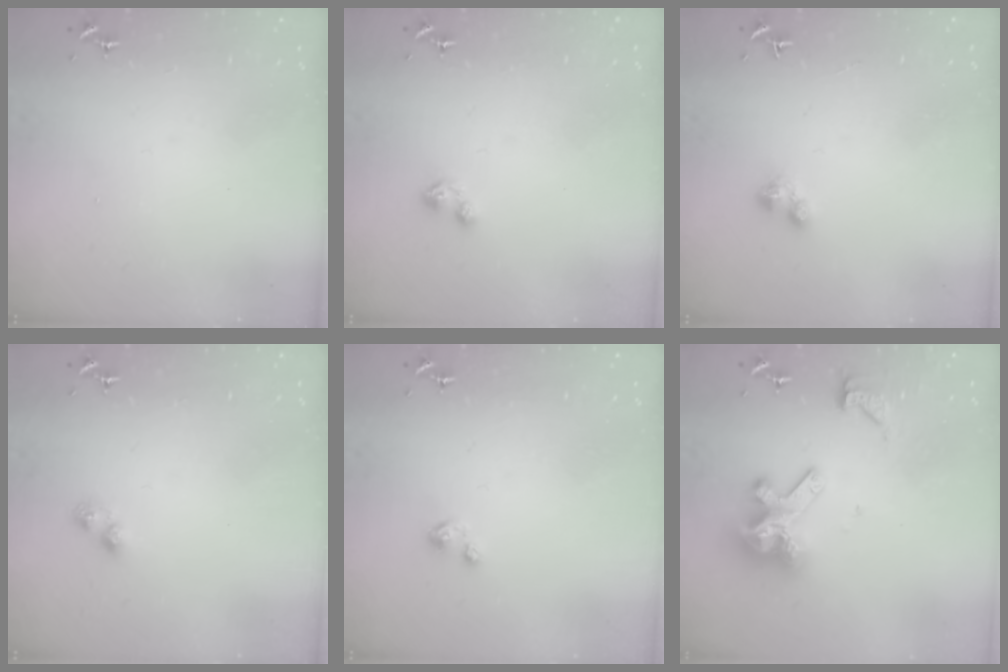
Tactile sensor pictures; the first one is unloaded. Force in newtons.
{"total": 4.4, "press": 4.4, "slide": 0.4}
{"total": 4.4, "press": 4.4, "slide": 0.3}
{"total": 3.3, "press": 3.2, "slide": 0.5}
{"total": 3.4, "press": 3.4, "slide": 0.6}
{"total": 14.5, "press": 14.4, "slide": 1.8}